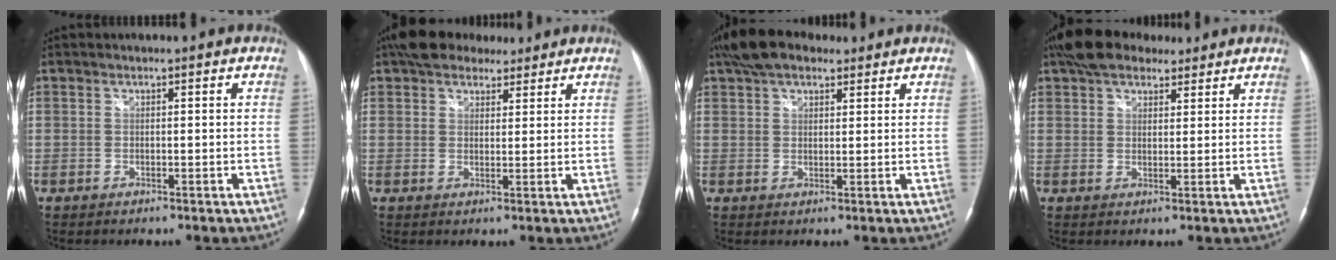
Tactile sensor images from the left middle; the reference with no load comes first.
{"total": 9.1, "force": [7.4, 4.0, 3.4], "torque": [-0.045, 0.029, 0.118]}
{"total": 8.4, "force": [6.1, 3.9, 4.2], "torque": [-0.081, 0.033, 0.108]}
{"total": 10.1, "force": [7.8, 4.4, 4.5], "torque": [-0.071, 0.037, 0.134]}